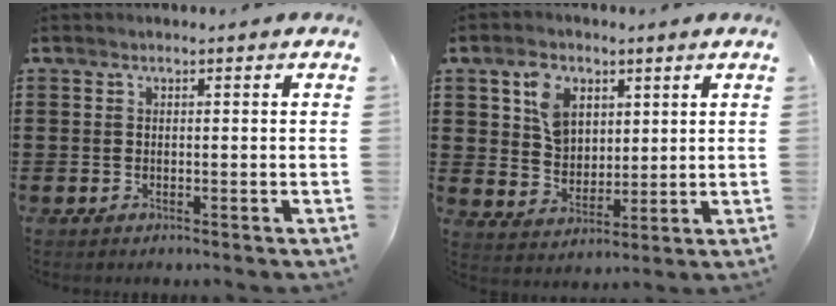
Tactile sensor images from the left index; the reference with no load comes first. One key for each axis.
{"total": 6.4, "fx": 3.1, "fy": 4.5, "fz": 3.3, "tx": -0.067, "ty": 0.011, "tz": 0.053}